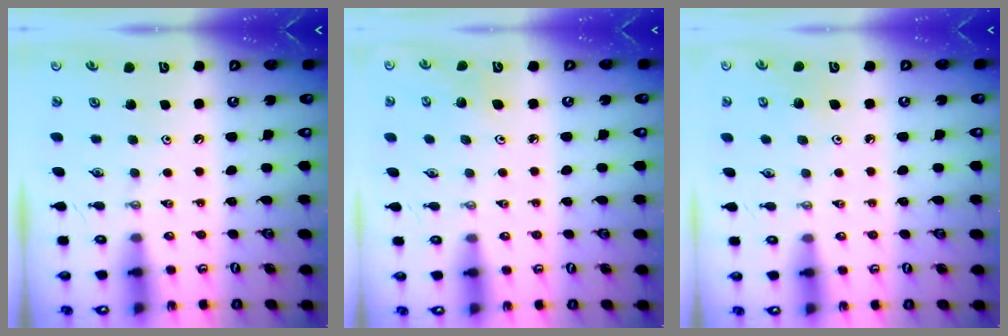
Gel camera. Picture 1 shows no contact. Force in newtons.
{"total": 3.9, "press": 3.8, "slide": 0.5}
{"total": 4.2, "press": 4.2, "slide": 0.4}